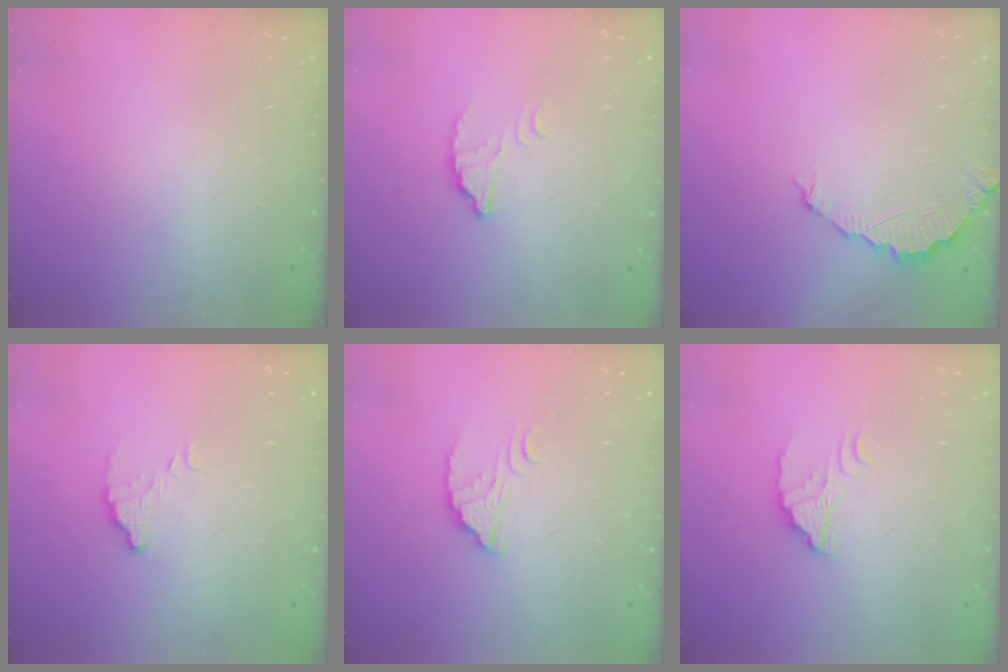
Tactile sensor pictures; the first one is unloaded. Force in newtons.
{"total": 2.6, "press": 2.6, "slide": 0.2}
{"total": 2.4, "press": 2.4, "slide": 0.2}
{"total": 3.5, "press": 3.5, "slide": 0.3}
{"total": 2.4, "press": 2.4, "slide": 0.1}
{"total": 2.2, "press": 2.2, "slide": 0.2}